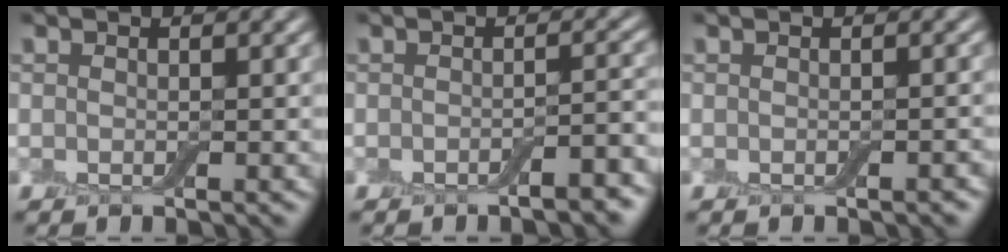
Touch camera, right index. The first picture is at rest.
{"total": 2.8, "force": [-1.6, 0.6, 2.2], "torque": [-0.027, 0.004, -0.026]}
{"total": 0.6, "force": [-0.3, 0.1, 0.4], "torque": [-0.006, 0.002, -0.003]}